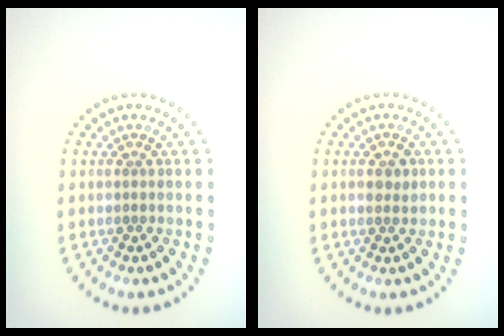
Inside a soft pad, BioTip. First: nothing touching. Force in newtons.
{"total": 1.5, "press": 1.5, "slide": 0.3}